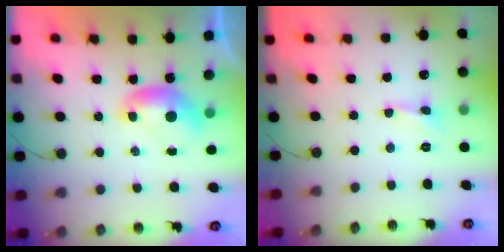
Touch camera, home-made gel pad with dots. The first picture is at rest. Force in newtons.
{"total": 1.9, "press": 1.8, "slide": 0.6}